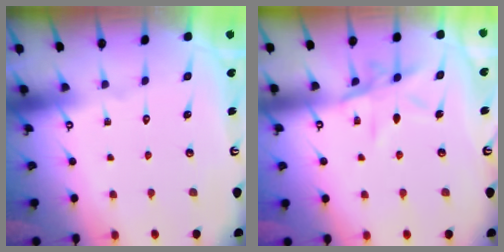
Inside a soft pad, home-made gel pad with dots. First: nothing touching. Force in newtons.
{"total": 10.0, "press": 10.0, "slide": 0.8}